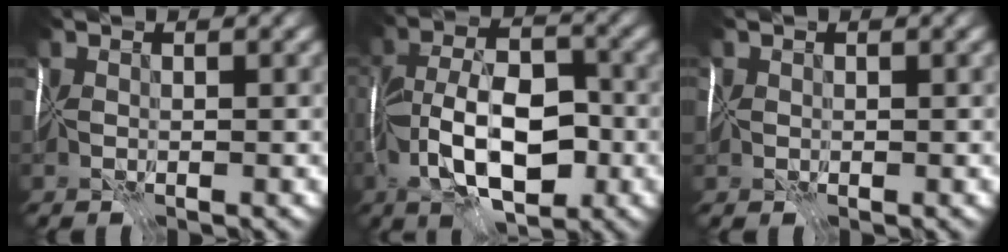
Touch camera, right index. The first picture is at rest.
{"total": 8.4, "force": [-3.5, 3.3, 6.9], "torque": [-0.106, -0.002, -0.069]}
{"total": 0.8, "force": [-0.3, 0.7, 0.0], "torque": [0.007, -0.003, -0.002]}